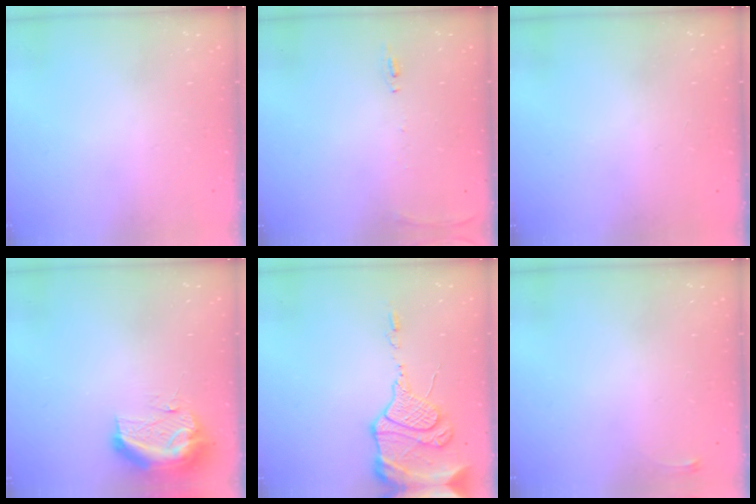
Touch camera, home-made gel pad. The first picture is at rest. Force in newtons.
{"total": 6.1, "press": 6.0, "slide": 0.9}
{"total": 1.0, "press": 0.0, "slide": 1.0}
{"total": 11.7, "press": 11.7, "slide": 1.3}
{"total": 15.6, "press": 15.1, "slide": 3.7}
{"total": 2.6, "press": 2.6, "slide": 0.6}